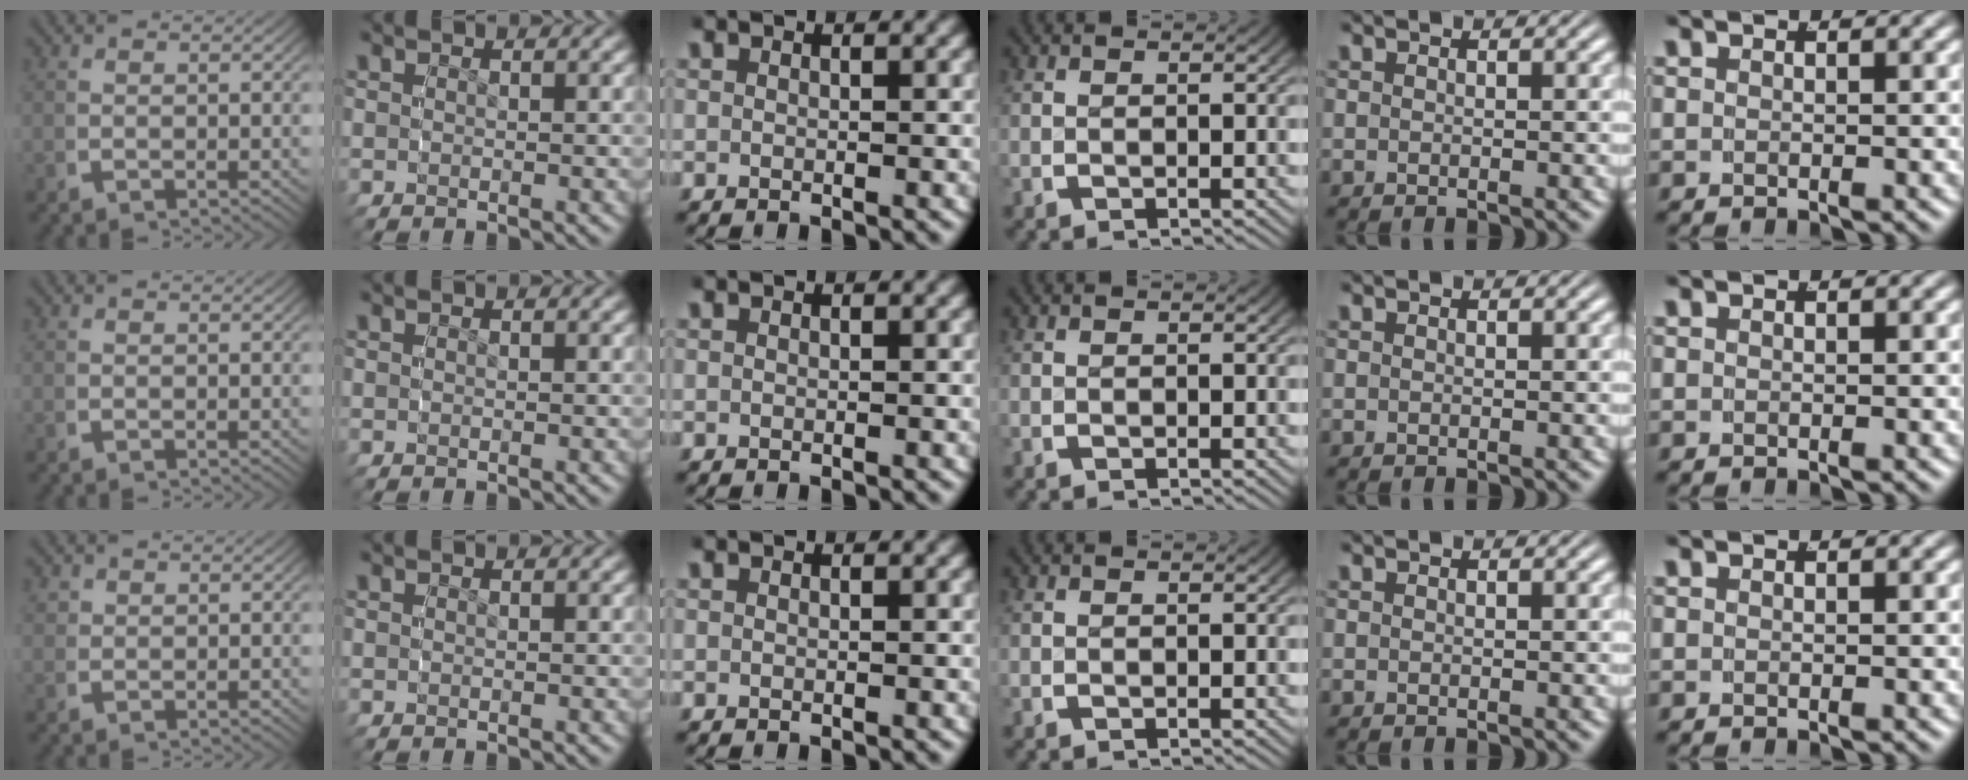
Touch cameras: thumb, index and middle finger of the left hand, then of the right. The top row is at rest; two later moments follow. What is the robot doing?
{"motion": "grasp_and_lifting", "object": "camera"}